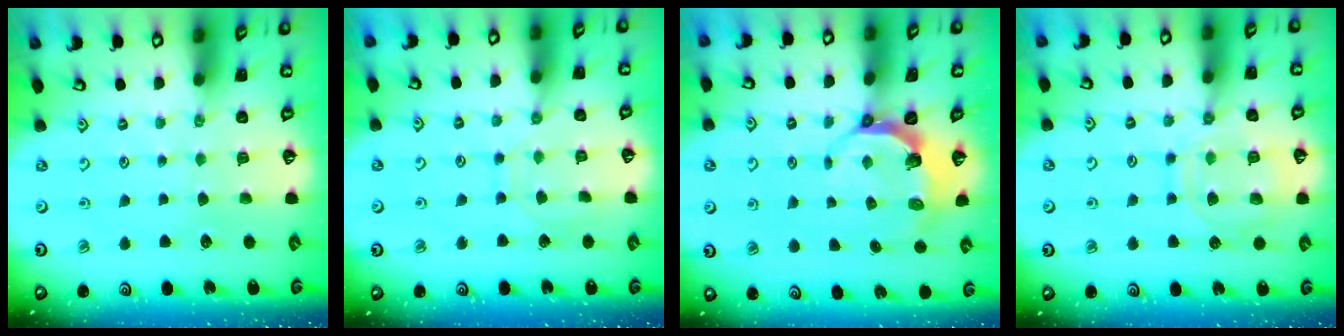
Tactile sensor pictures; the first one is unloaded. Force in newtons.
{"total": 6.3, "press": 6.3, "slide": 0.5}
{"total": 5.8, "press": 4.8, "slide": 3.4}
{"total": 13.2, "press": 13.2, "slide": 1.3}